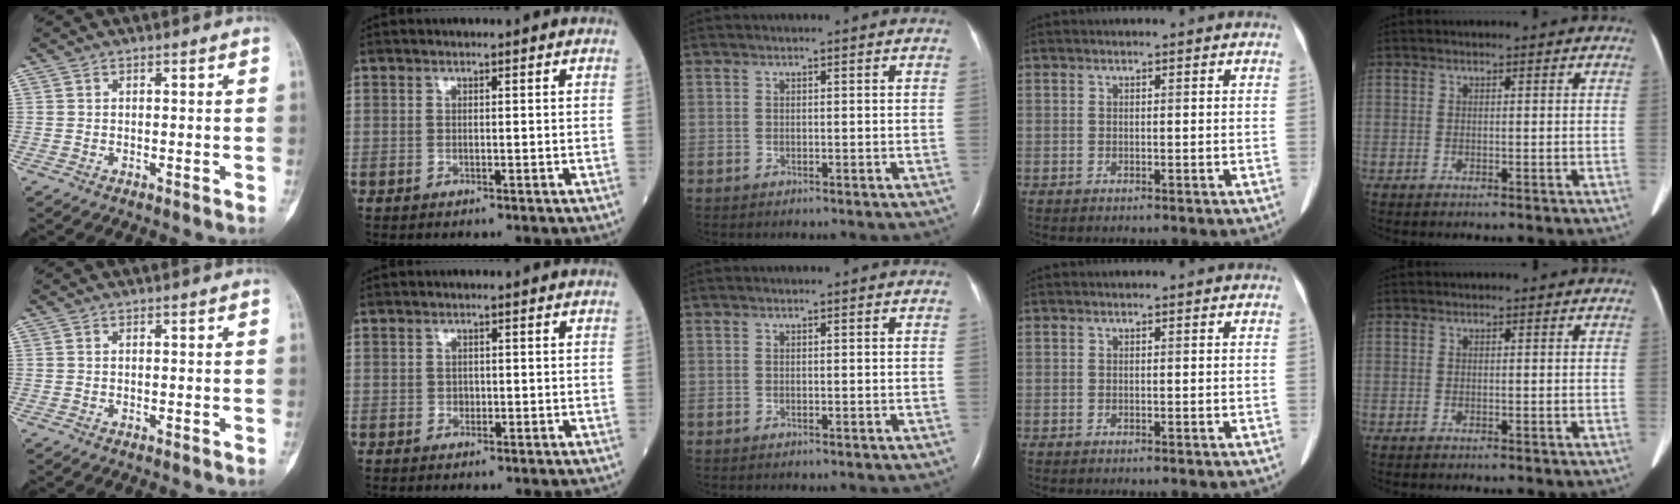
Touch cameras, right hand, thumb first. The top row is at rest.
{"index": {"total": 0.7, "force": [-0.2, 0.7, 0.3], "torque": [-0.002, 0.003, -0.004]}}